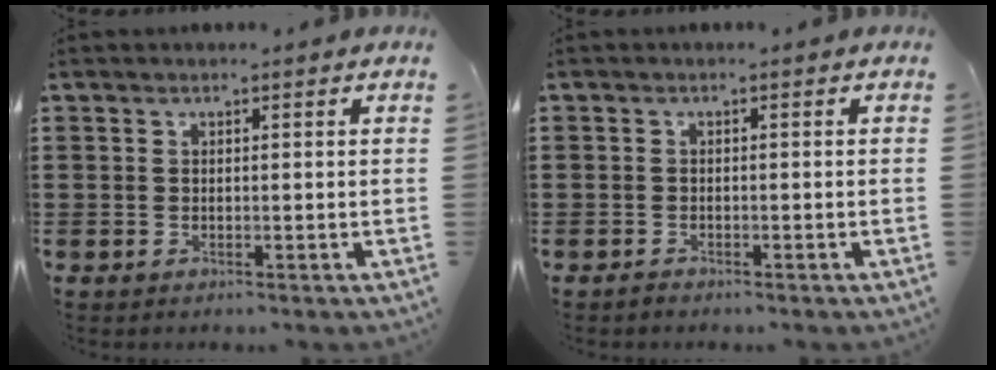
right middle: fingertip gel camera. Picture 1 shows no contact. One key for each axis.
{"total": 0.9, "fx": -0.8, "fy": 0.5, "fz": 0.0, "tx": 0.001, "ty": 0.003, "tz": -0.018}